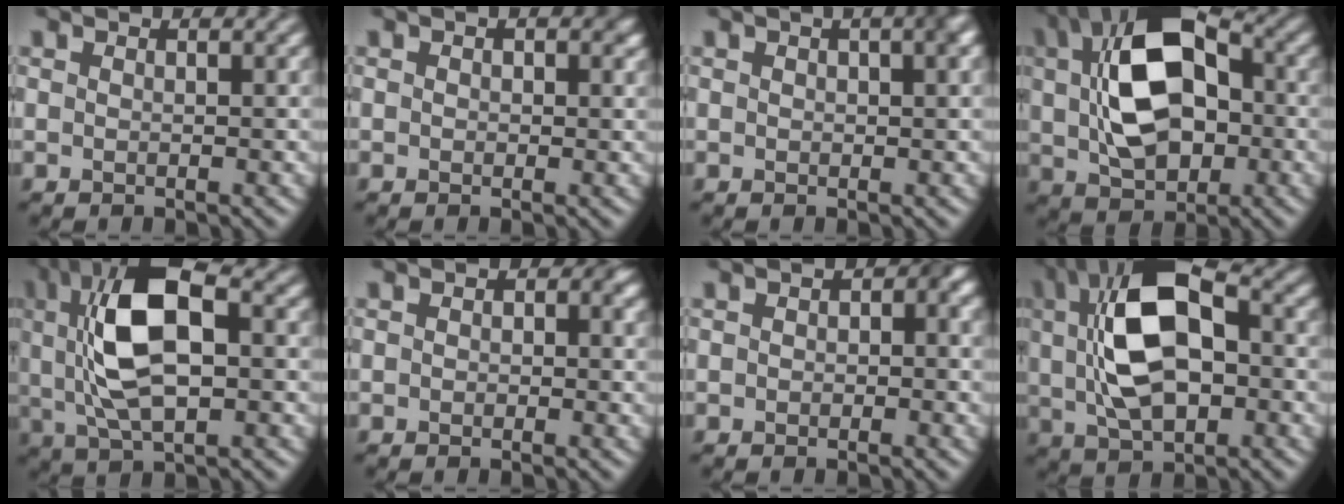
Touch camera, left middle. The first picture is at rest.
{"total": 0.9, "force": [0.1, 0.8, 0.3], "torque": [0.001, -0.002, -0.002]}
{"total": 1.4, "force": [0.6, 0.6, 1.2], "torque": [-0.011, 0.009, 0.006]}
{"total": 11.9, "force": [1.9, 7.5, 9.1], "torque": [-0.184, 0.000, 0.041]}
{"total": 10.4, "force": [2.0, 4.7, 9.0], "torque": [-0.178, 0.015, 0.028]}
{"total": 1.7, "force": [0.1, 1.4, 1.0], "torque": [-0.001, 0.001, -0.008]}
{"total": 2.9, "force": [0.1, 2.2, 1.9], "torque": [-0.007, 0.002, -0.005]}
{"total": 10.8, "force": [1.8, 5.8, 9.0], "torque": [-0.175, 0.013, 0.028]}